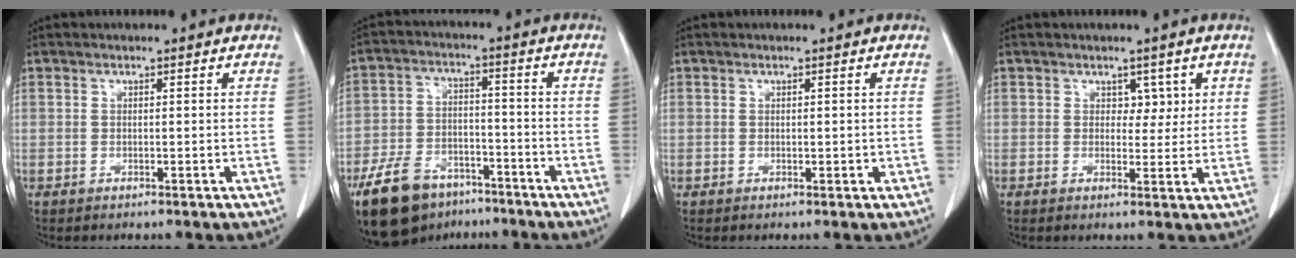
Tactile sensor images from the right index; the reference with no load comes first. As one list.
[{"total": 13.8, "force": [-9.8, 7.4, 6.3], "torque": [-0.123, 0.002, -0.164]}, {"total": 0.8, "force": [0.1, 0.6, 0.5], "torque": [-0.001, 0.001, 0.006]}, {"total": 3.0, "force": [1.3, 2.1, 1.7], "torque": [-0.010, 0.002, 0.017]}]